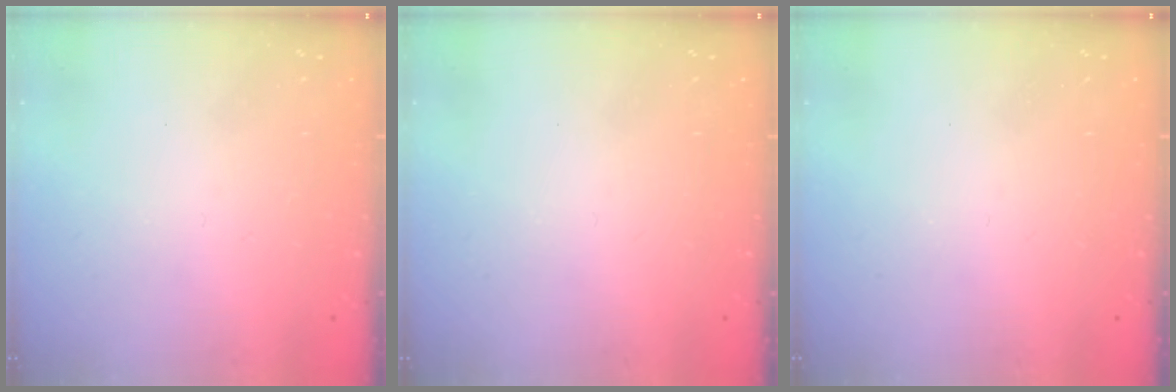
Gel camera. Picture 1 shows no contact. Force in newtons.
{"total": 0.0}
{"total": 0.0}